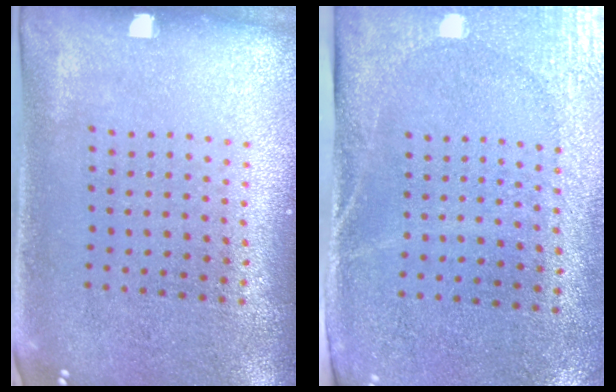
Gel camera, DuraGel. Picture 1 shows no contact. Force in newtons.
{"total": 2.7, "press": 2.3, "slide": 1.4}